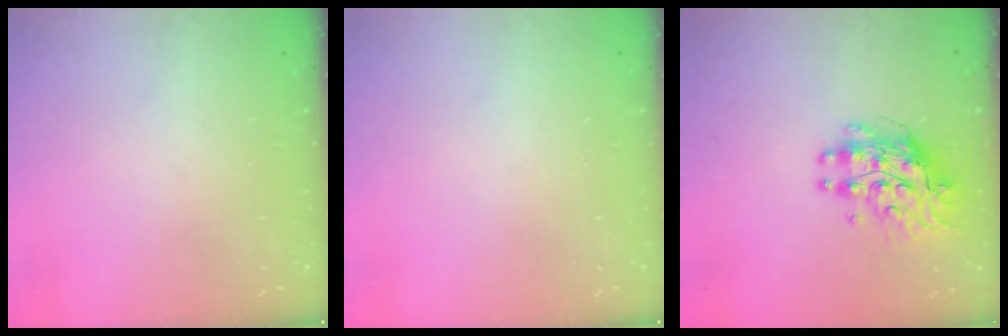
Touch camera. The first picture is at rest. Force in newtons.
{"total": 0.0}
{"total": 9.8, "press": 9.7, "slide": 0.8}